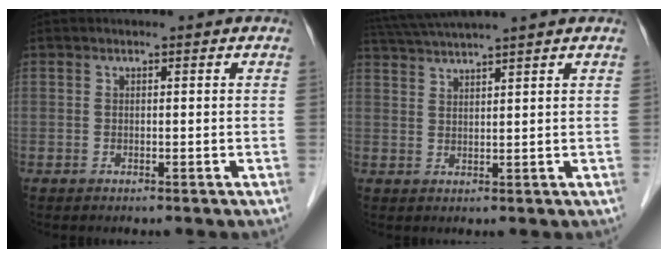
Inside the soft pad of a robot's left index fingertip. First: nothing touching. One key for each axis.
{"total": 7.8, "fx": 6.9, "fy": -1.3, "fz": 3.4, "tx": -0.064, "ty": 0.027, "tz": 0.116}